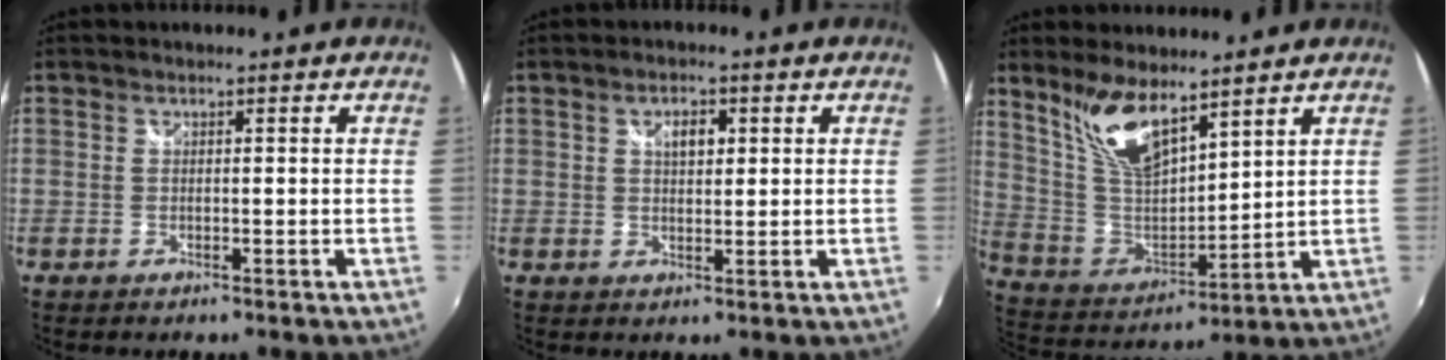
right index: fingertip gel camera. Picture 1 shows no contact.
{"total": 3.3, "force": [1.2, 1.7, 2.6], "torque": [-0.040, 0.007, 0.021]}
{"total": 12.6, "force": [8.7, 4.1, 8.1], "torque": [-0.156, -0.003, 0.184]}